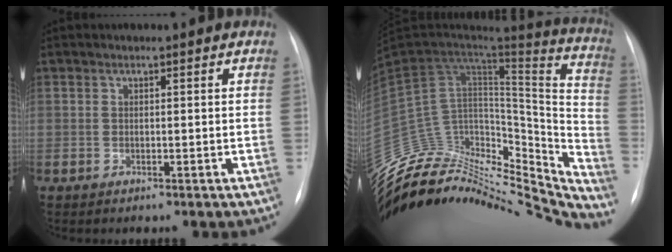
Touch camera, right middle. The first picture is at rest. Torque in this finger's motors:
{"motor_torque": [-0.36, -1.58, -0.03, -0.04]}